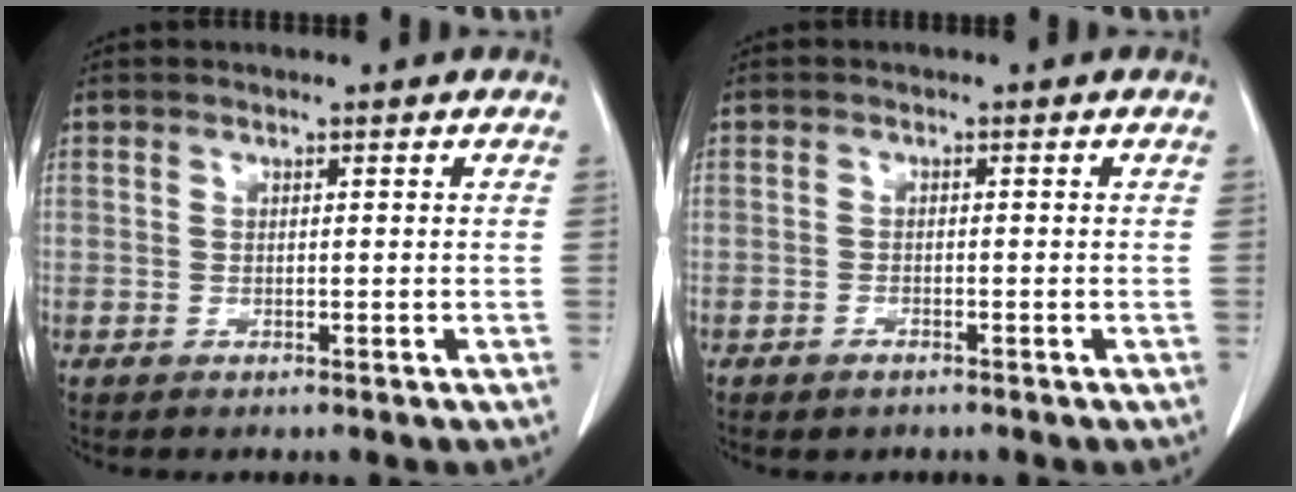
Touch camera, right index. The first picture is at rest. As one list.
[{"total": 1.3, "force": [-0.9, 0.7, 0.6], "torque": [-0.011, 0.001, -0.009]}]